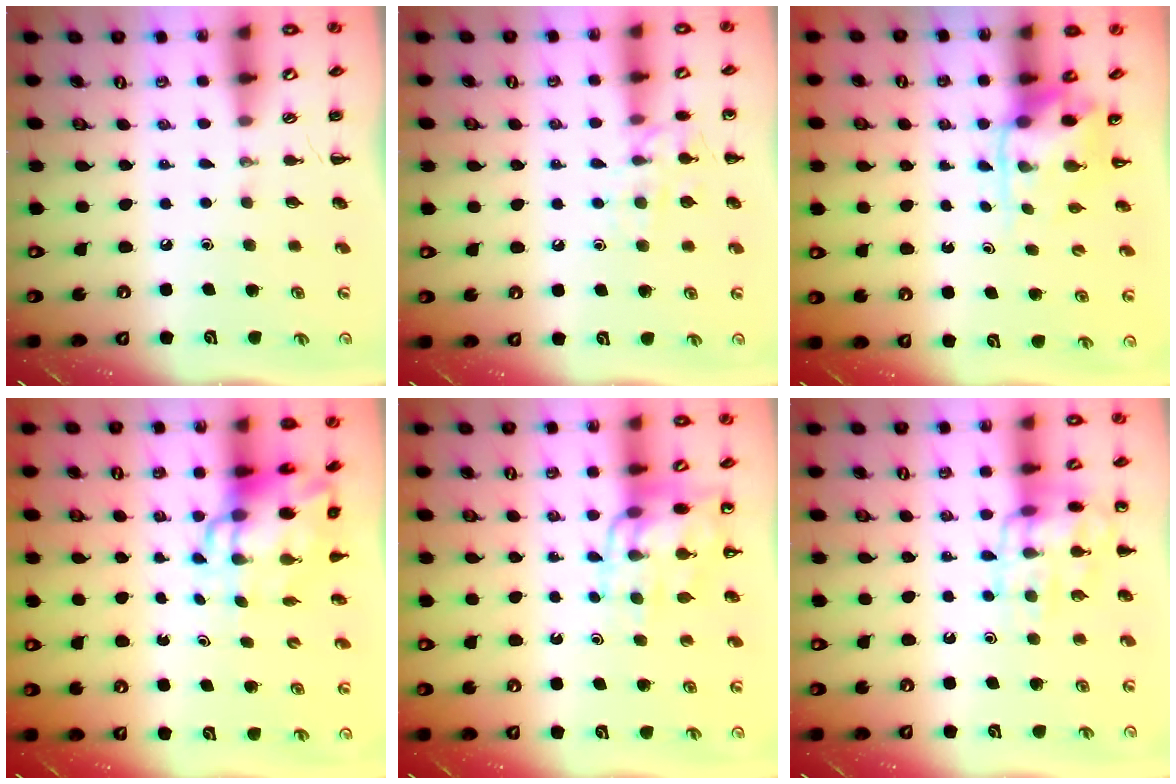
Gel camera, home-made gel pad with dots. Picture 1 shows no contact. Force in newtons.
{"total": 10.0, "press": 10.0, "slide": 0.9}
{"total": 4.0, "press": 3.9, "slide": 0.7}
{"total": 8.6, "press": 8.2, "slide": 2.3}
{"total": 11.6, "press": 11.3, "slide": 2.8}
{"total": 13.3, "press": 13.3, "slide": 1.3}